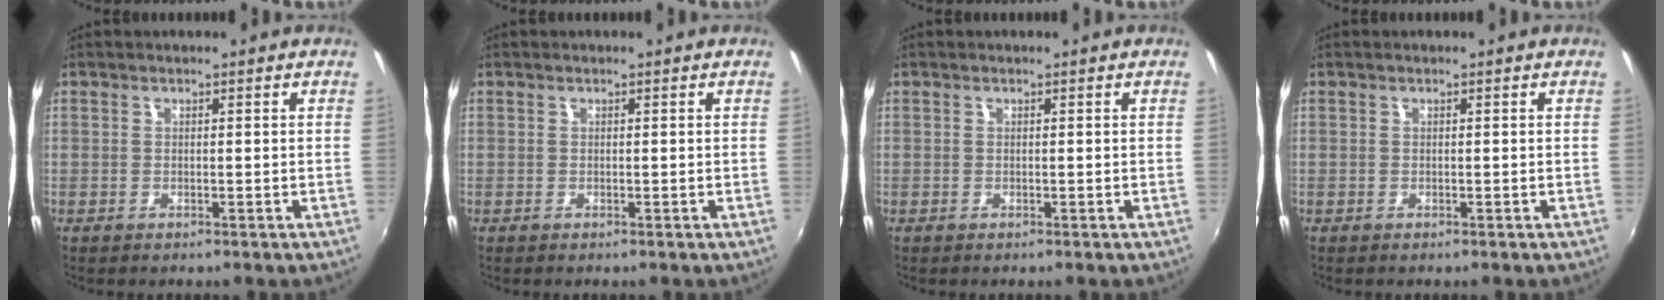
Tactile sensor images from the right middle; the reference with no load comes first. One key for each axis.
{"total": 0.0}
{"total": 0.0}
{"total": 0.0}